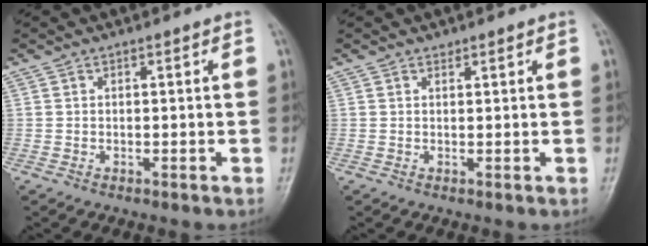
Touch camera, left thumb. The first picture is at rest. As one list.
[{"total": 0.6, "force": [0.6, 0.3, 0.1], "torque": [0.000, -0.005, 0.008]}]